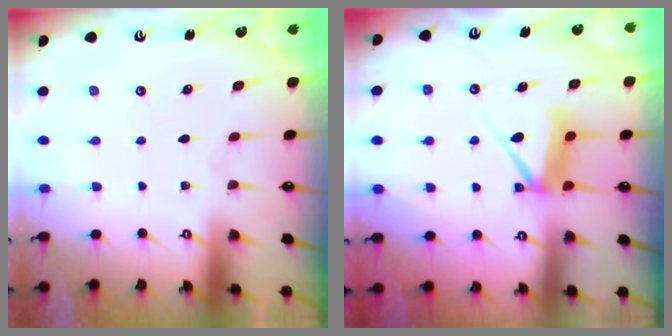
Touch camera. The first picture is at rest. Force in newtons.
{"total": 7.8, "press": 7.7, "slide": 0.6}